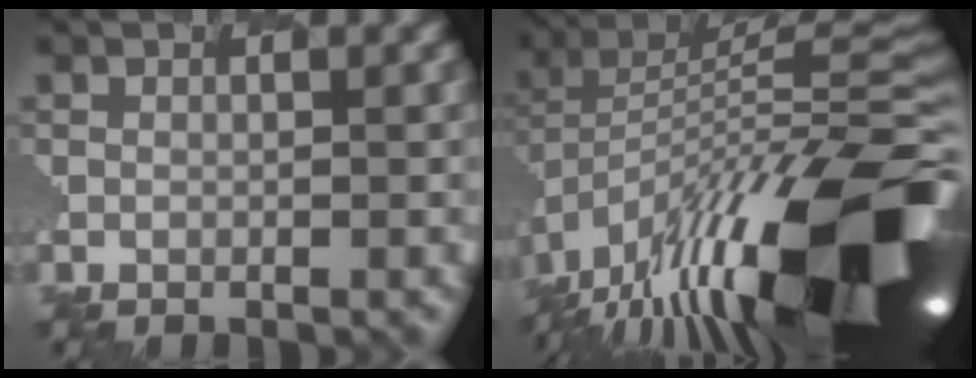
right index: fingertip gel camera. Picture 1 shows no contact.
{"total": 15.9, "force": [-7.2, 4.7, 13.4], "torque": [-0.222, 0.022, -0.135]}